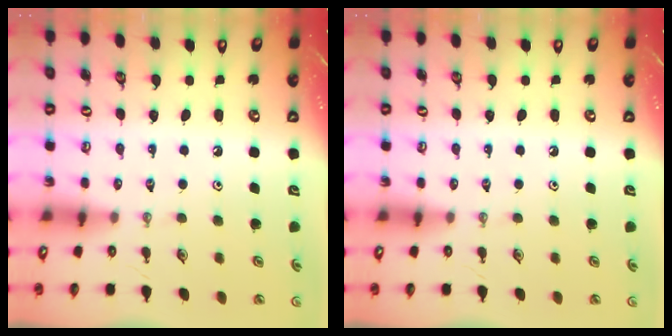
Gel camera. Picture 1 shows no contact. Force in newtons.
{"total": 0.0}